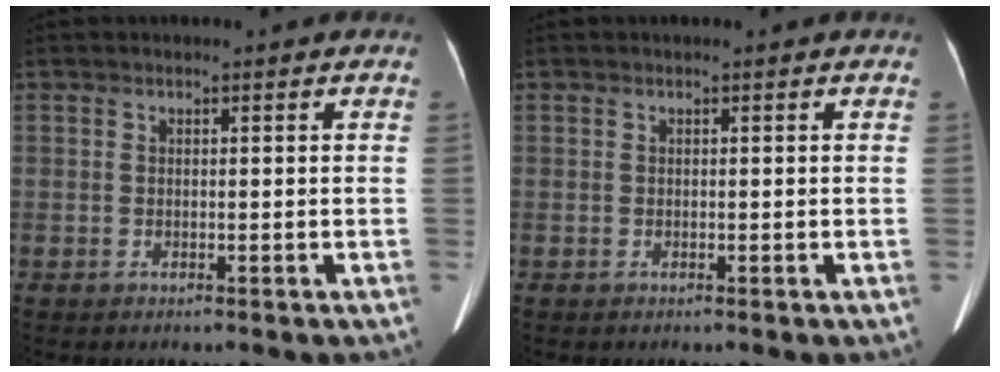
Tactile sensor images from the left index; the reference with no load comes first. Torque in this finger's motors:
{"motor_torque": [0.02, 0.05, 0.00, 0.00]}